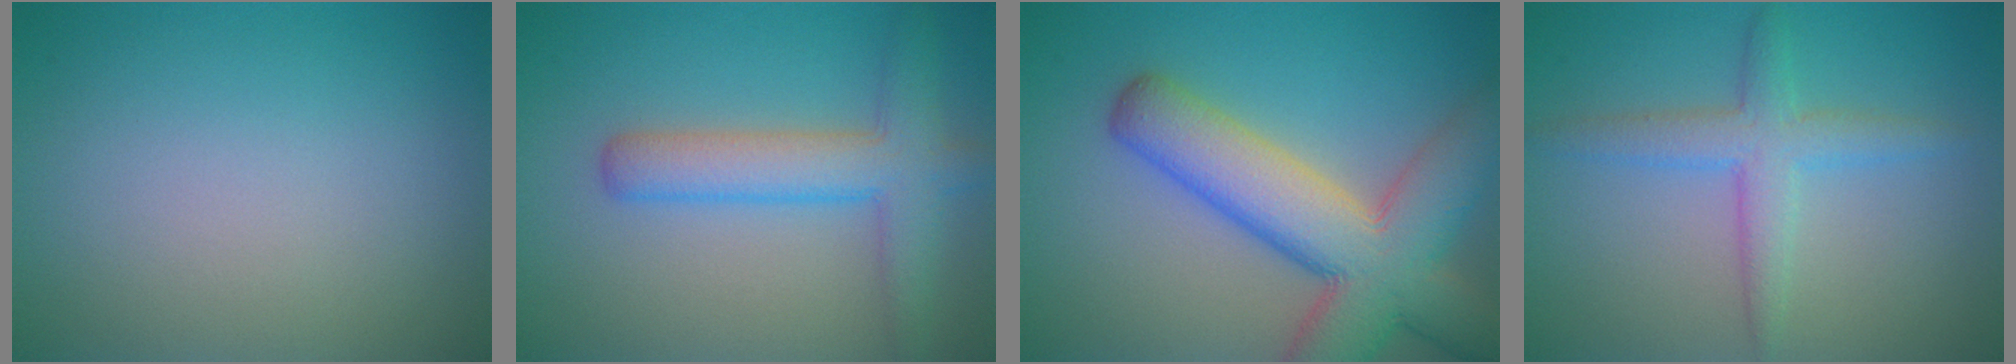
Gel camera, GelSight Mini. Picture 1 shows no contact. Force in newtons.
{"total": 4.9, "press": 4.9, "slide": 0.3}
{"total": 10.4, "press": 10.3, "slide": 0.7}
{"total": 3.3, "press": 3.3, "slide": 0.1}